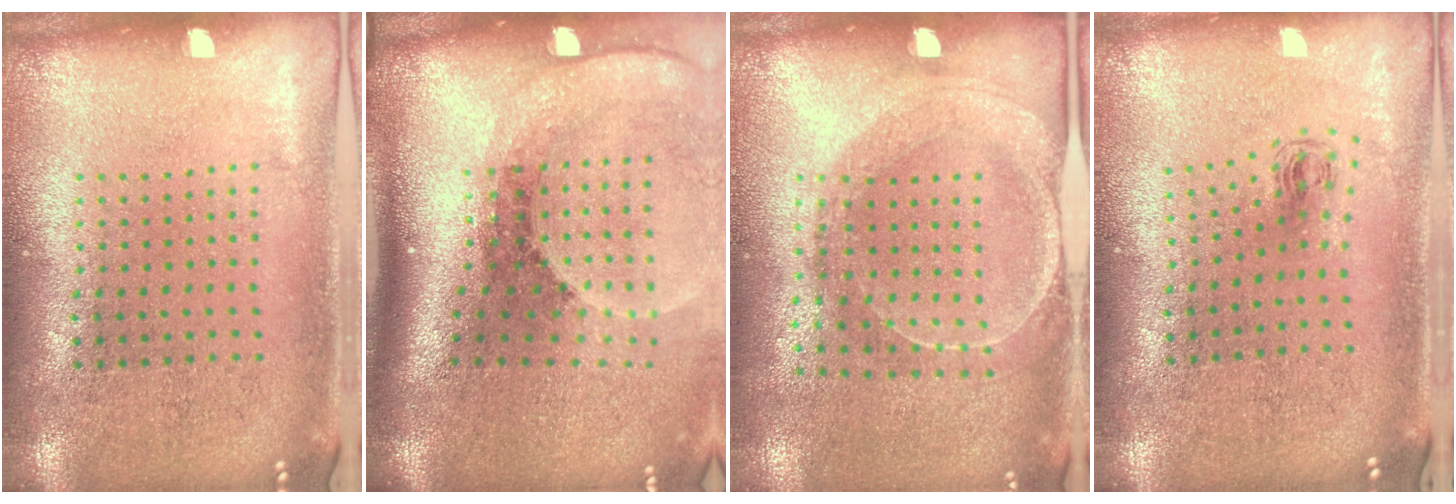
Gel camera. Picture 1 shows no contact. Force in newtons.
{"total": 2.8, "press": 1.8, "slide": 2.1}
{"total": 1.5, "press": 1.5, "slide": 0.3}
{"total": 0.7, "press": 0.4, "slide": 0.6}